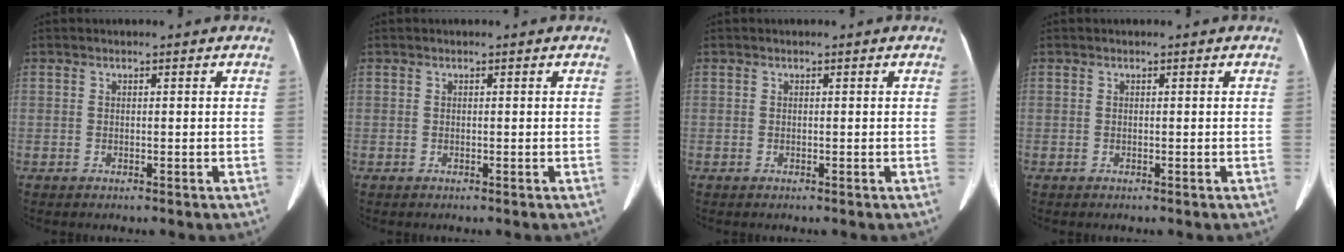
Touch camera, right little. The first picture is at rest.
{"total": 0.0}
{"total": 0.0}
{"total": 0.0}